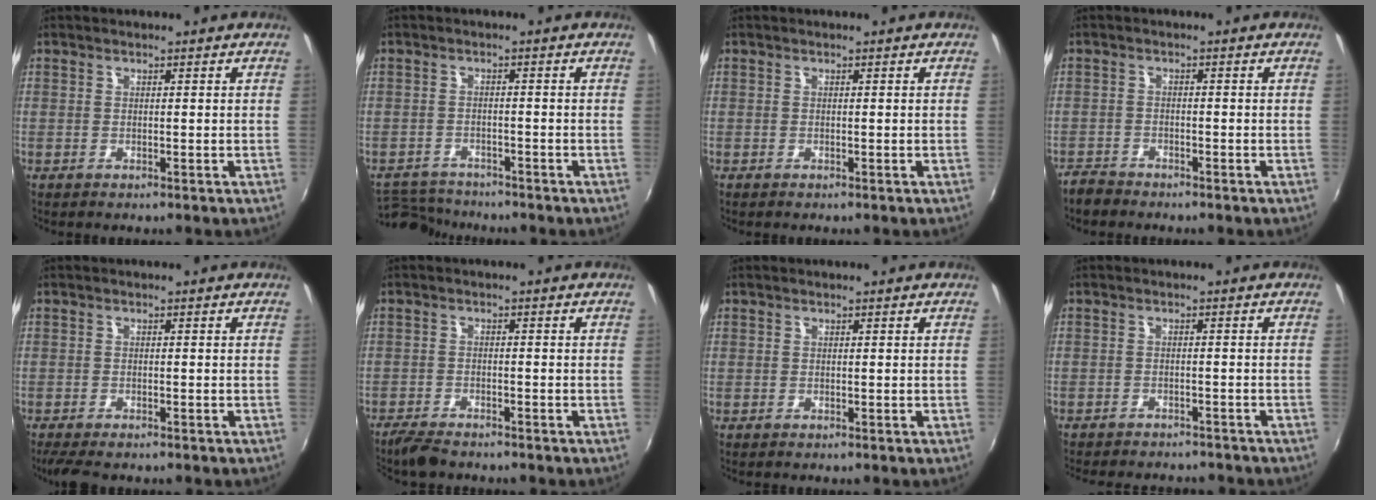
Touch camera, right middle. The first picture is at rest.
{"total": 6.6, "force": [-6.3, 1.8, 0.8], "torque": [-0.037, 0.001, -0.110]}
{"total": 0.0}
{"total": 3.2, "force": [-2.9, 1.1, 0.6], "torque": [-0.025, -0.007, -0.060]}
{"total": 4.7, "force": [-3.7, 1.2, 2.6], "torque": [-0.061, -0.024, -0.065]}
{"total": 4.4, "force": [-4.0, 0.9, 1.6], "torque": [-0.050, -0.017, -0.077]}
{"total": 0.0}
{"total": 8.9, "force": [-8.1, 2.4, 3.0], "torque": [-0.074, -0.016, -0.114]}